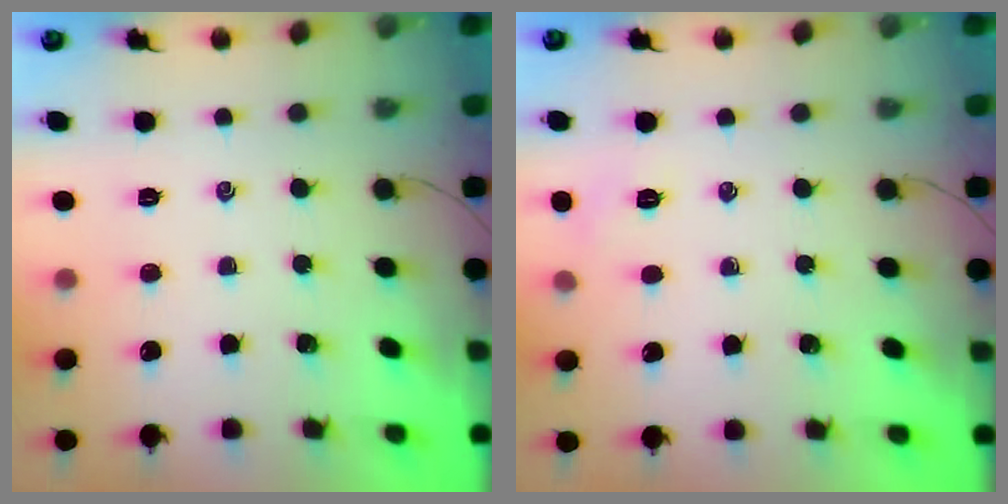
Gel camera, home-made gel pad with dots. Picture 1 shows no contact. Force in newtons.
{"total": 4.3, "press": 4.2, "slide": 1.1}